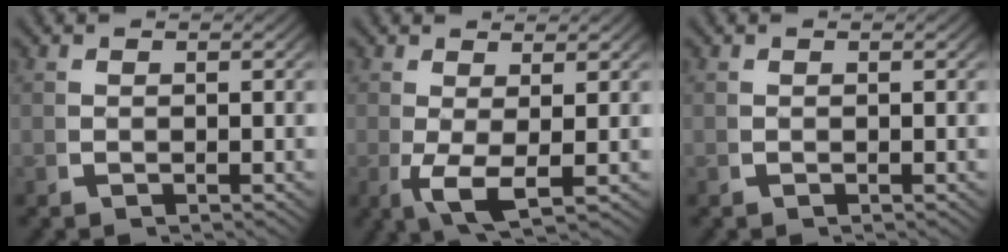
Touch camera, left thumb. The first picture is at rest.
{"total": 4.2, "force": [-0.8, 1.5, 3.9], "torque": [-0.087, -0.018, 0.001]}
{"total": 0.0}